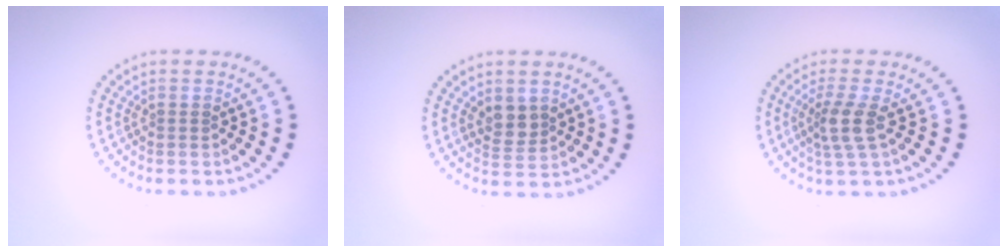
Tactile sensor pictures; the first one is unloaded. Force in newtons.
{"total": 2.2, "press": 2.0, "slide": 1.0}
{"total": 2.7, "press": 2.2, "slide": 1.7}